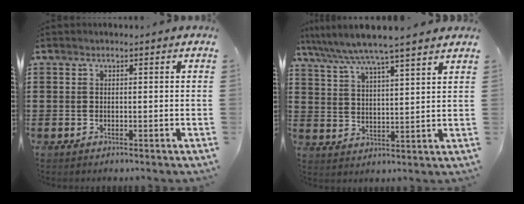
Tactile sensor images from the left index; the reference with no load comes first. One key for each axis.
{"total": 6.0, "fx": 5.4, "fy": -0.5, "fz": 2.7, "tx": -0.073, "ty": -0.032, "tz": 0.090}